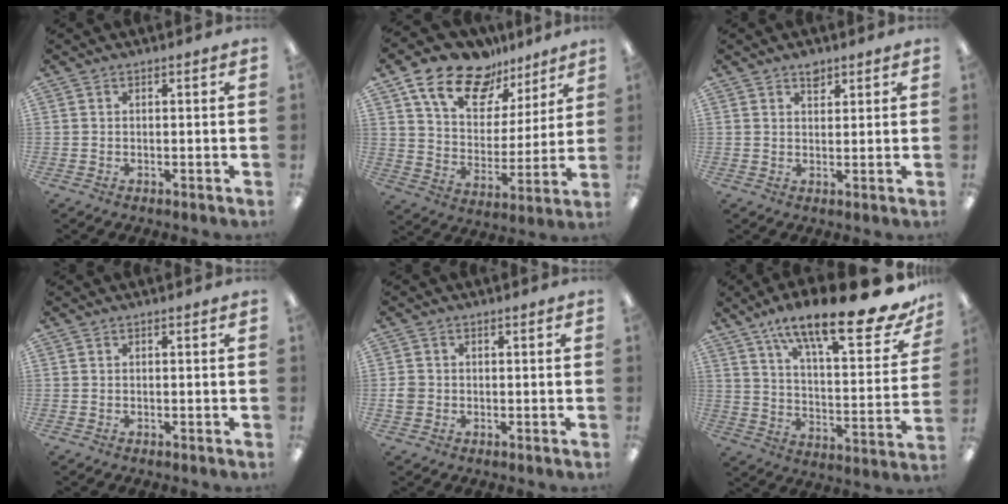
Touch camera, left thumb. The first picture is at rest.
{"total": 16.8, "force": [11.8, 9.3, 7.5], "torque": [-0.138, -0.069, 0.213]}
{"total": 2.9, "force": [2.2, 1.5, 1.1], "torque": [-0.001, -0.009, 0.035]}
{"total": 0.0}
{"total": 2.4, "force": [-0.2, 2.3, 0.9], "torque": [-0.007, 0.002, -0.007]}
{"total": 23.3, "force": [16.1, 6.1, 15.7], "torque": [-0.238, -0.102, 0.256]}